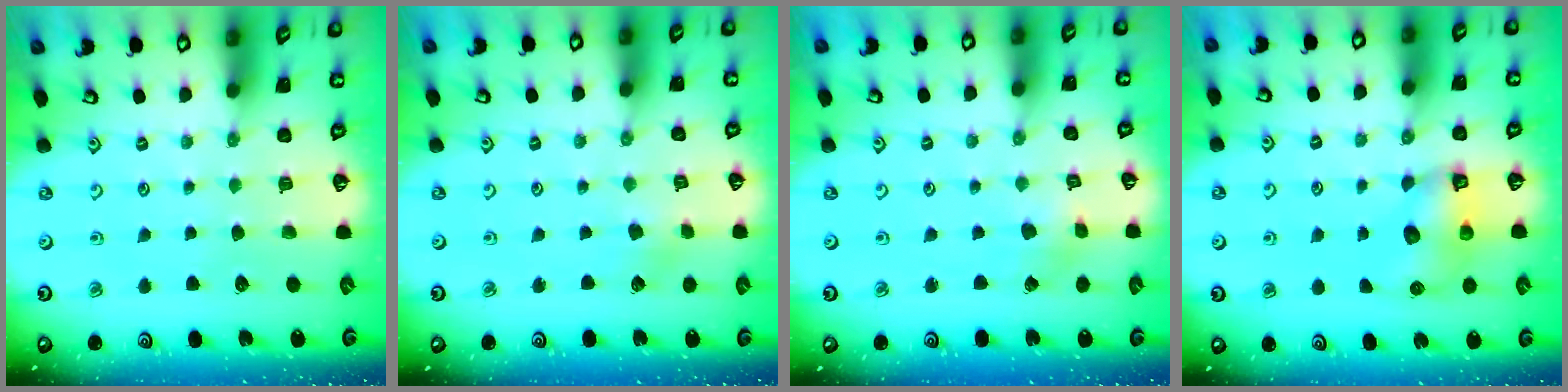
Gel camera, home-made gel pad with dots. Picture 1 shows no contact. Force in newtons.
{"total": 2.3, "press": 2.3, "slide": 0.4}
{"total": 2.0, "press": 2.0, "slide": 0.1}
{"total": 8.0, "press": 8.0, "slide": 0.4}